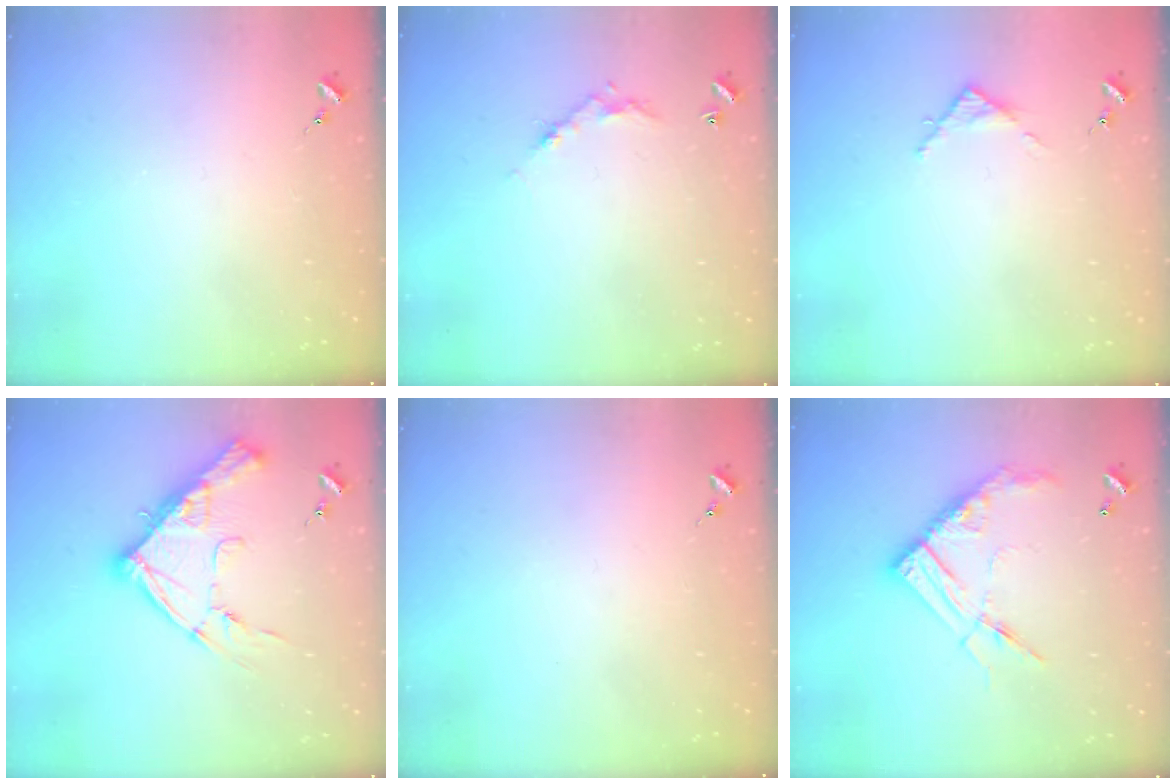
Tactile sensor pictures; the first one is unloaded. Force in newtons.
{"total": 5.2, "press": 5.2, "slide": 0.3}
{"total": 3.3, "press": 3.2, "slide": 0.3}
{"total": 17.3, "press": 17.2, "slide": 1.6}
{"total": 0.0}
{"total": 15.8, "press": 15.7, "slide": 1.4}